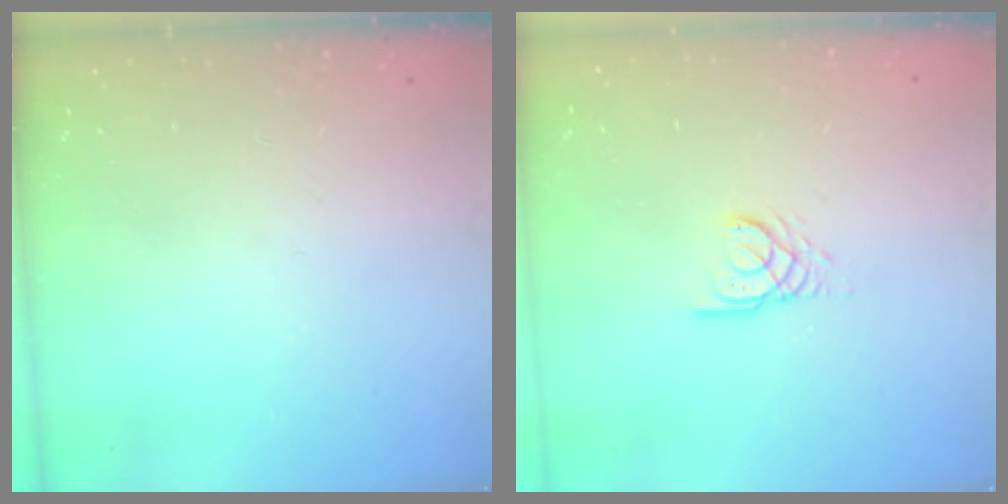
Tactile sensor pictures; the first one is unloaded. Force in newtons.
{"total": 2.6, "press": 2.6, "slide": 0.1}